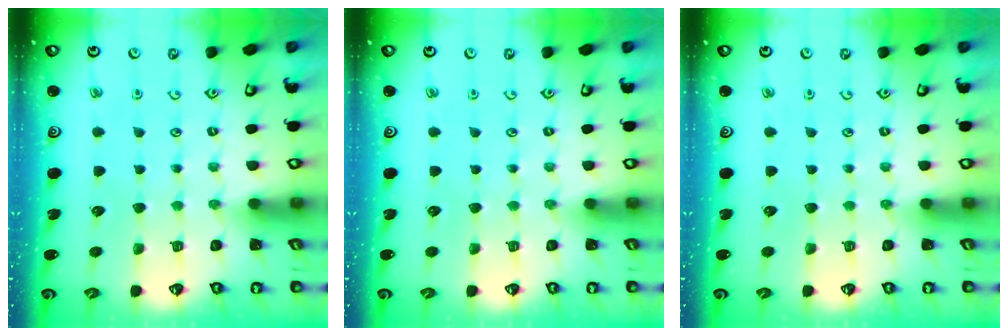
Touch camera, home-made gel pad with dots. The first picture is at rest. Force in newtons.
{"total": 0.0}
{"total": 0.0}